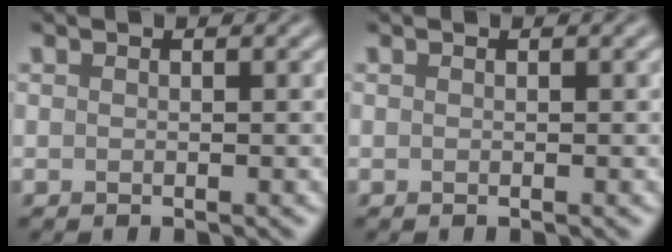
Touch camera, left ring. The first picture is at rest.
{"total": 0.0}